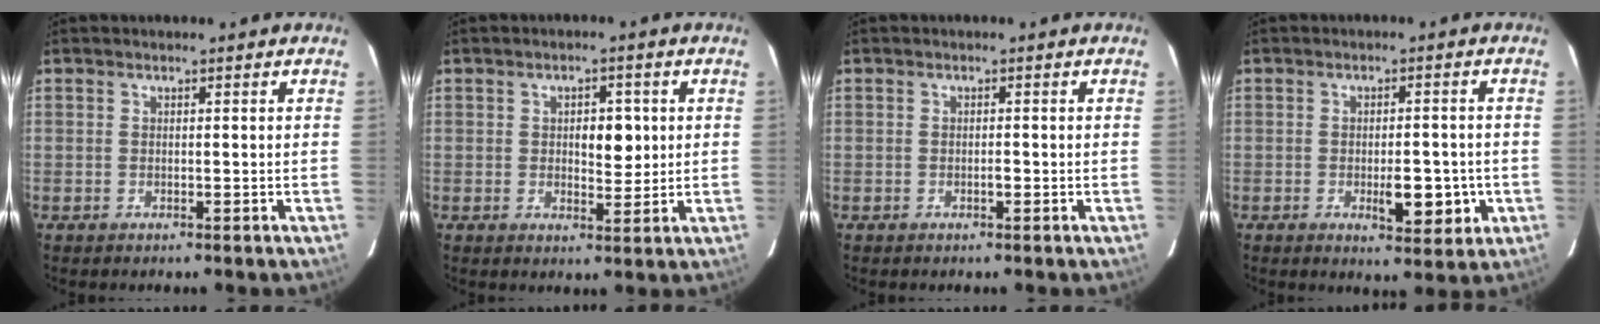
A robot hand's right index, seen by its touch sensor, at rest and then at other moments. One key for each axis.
{"total": 4.4, "fx": 0.7, "fy": 2.3, "fz": 3.8, "tx": -0.051, "ty": 0.002, "tz": 0.014}
{"total": 0.7, "fx": -0.3, "fy": 0.2, "fz": 0.6, "tx": -0.012, "ty": 0.001, "tz": -0.004}
{"total": 6.3, "fx": -1.7, "fy": 2.4, "fz": 5.6, "tx": -0.074, "ty": -0.003, "tz": -0.014}